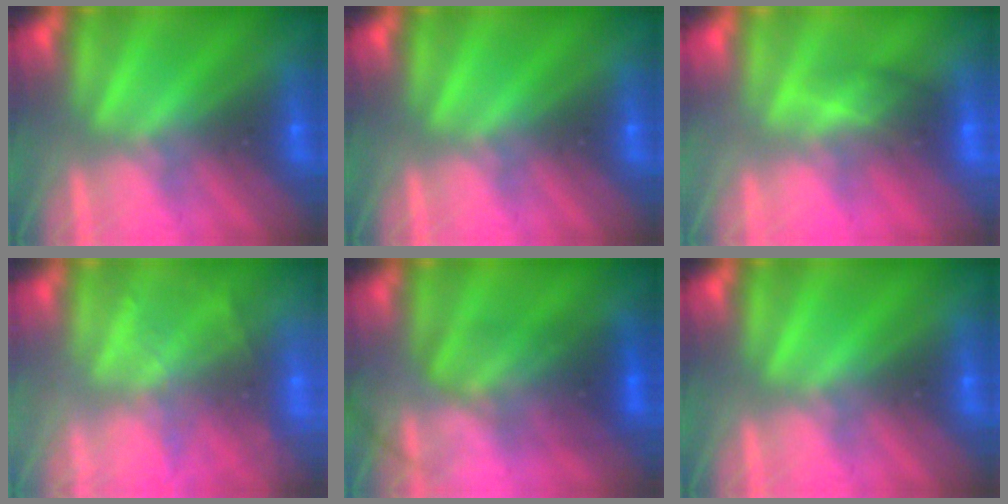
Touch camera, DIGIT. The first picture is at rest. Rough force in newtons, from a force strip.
{"total": 0.0}
{"total": 2.8}
{"total": 7.1}
{"total": 2.9}
{"total": 0.0}